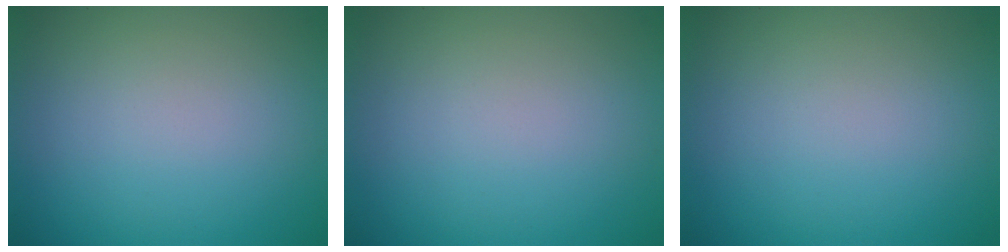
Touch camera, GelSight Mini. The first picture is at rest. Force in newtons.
{"total": 0.0}
{"total": 0.0}